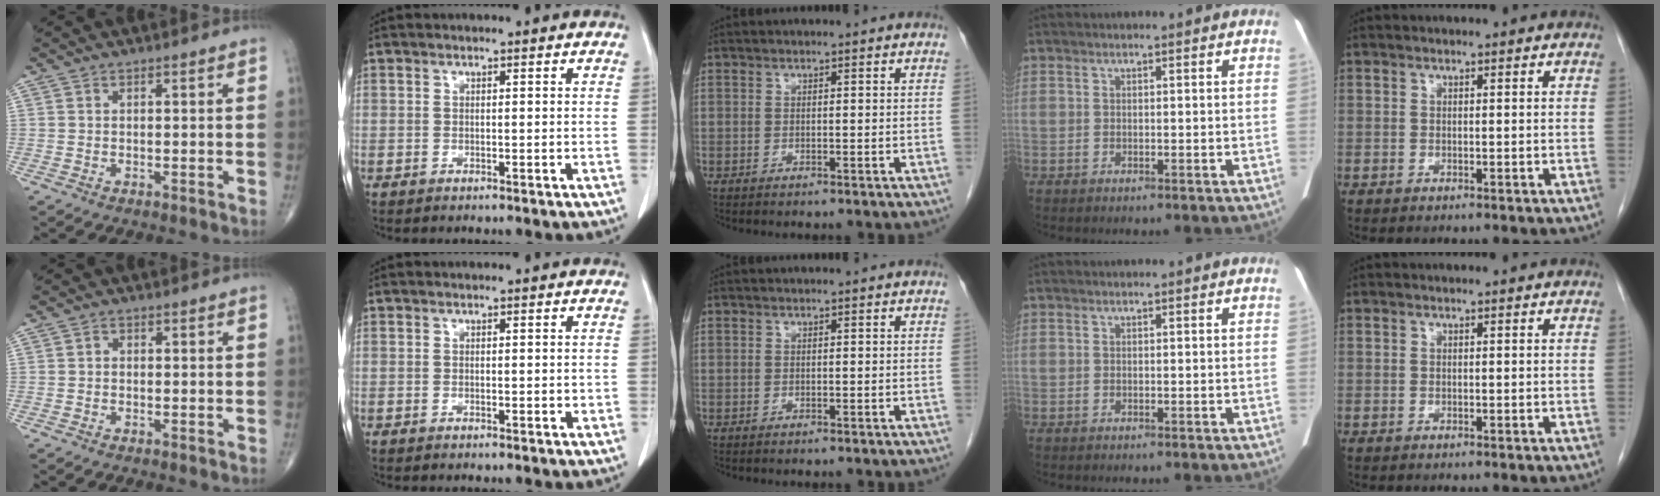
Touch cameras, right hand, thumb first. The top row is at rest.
{"thumb": {"total": 0.7, "force": [-0.1, 0.6, 0.3], "torque": [0.006, 0.002, -0.008]}, "index": {"total": 0.9, "force": [0.1, 0.5, 0.7], "torque": [-0.004, 0.000, 0.004]}}